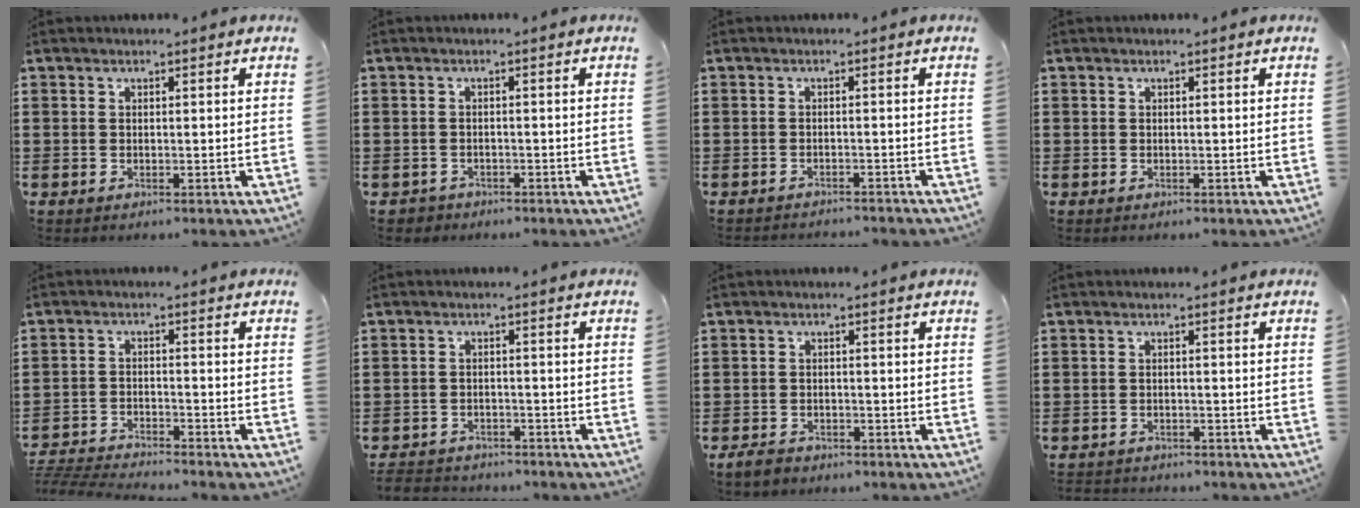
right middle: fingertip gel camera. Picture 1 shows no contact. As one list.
[{"total": 1.0, "force": [-0.9, 0.5, -0.1], "torque": [-0.003, 0.002, -0.021]}, {"total": 1.4, "force": [-1.4, -0.1, -0.1], "torque": [-0.003, 0.002, -0.031]}, {"total": 0.0}, {"total": 4.1, "force": [-4.1, 0.0, 0.3], "torque": [-0.023, -0.005, -0.090]}, {"total": 2.8, "force": [-2.7, 0.6, -0.3], "torque": [-0.001, -0.003, -0.060]}, {"total": 1.9, "force": [-1.6, 0.9, 0.4], "torque": [-0.018, 0.001, -0.037]}, {"total": 1.5, "force": [-1.5, 0.2, -0.2], "torque": [-0.003, 0.000, -0.033]}]